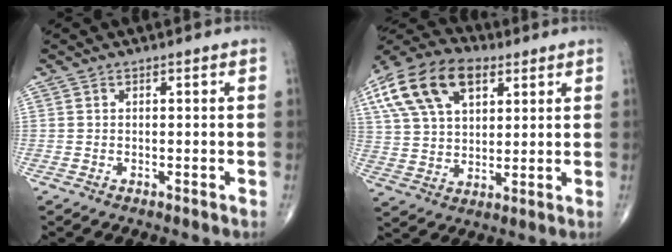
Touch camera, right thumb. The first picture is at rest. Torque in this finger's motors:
{"motor_torque": [0.37, 0.39, 0.38, 0.22, 0.28]}